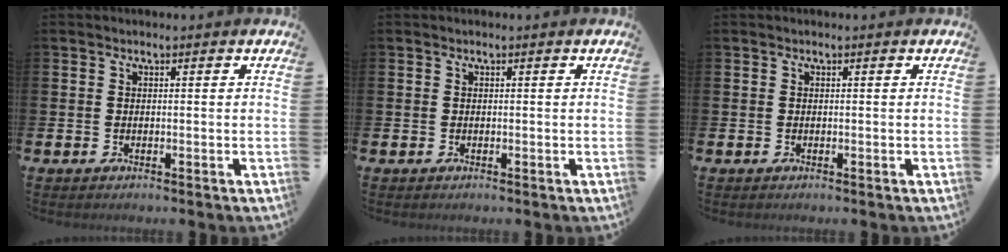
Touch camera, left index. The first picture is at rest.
{"total": 0.0}
{"total": 0.0}